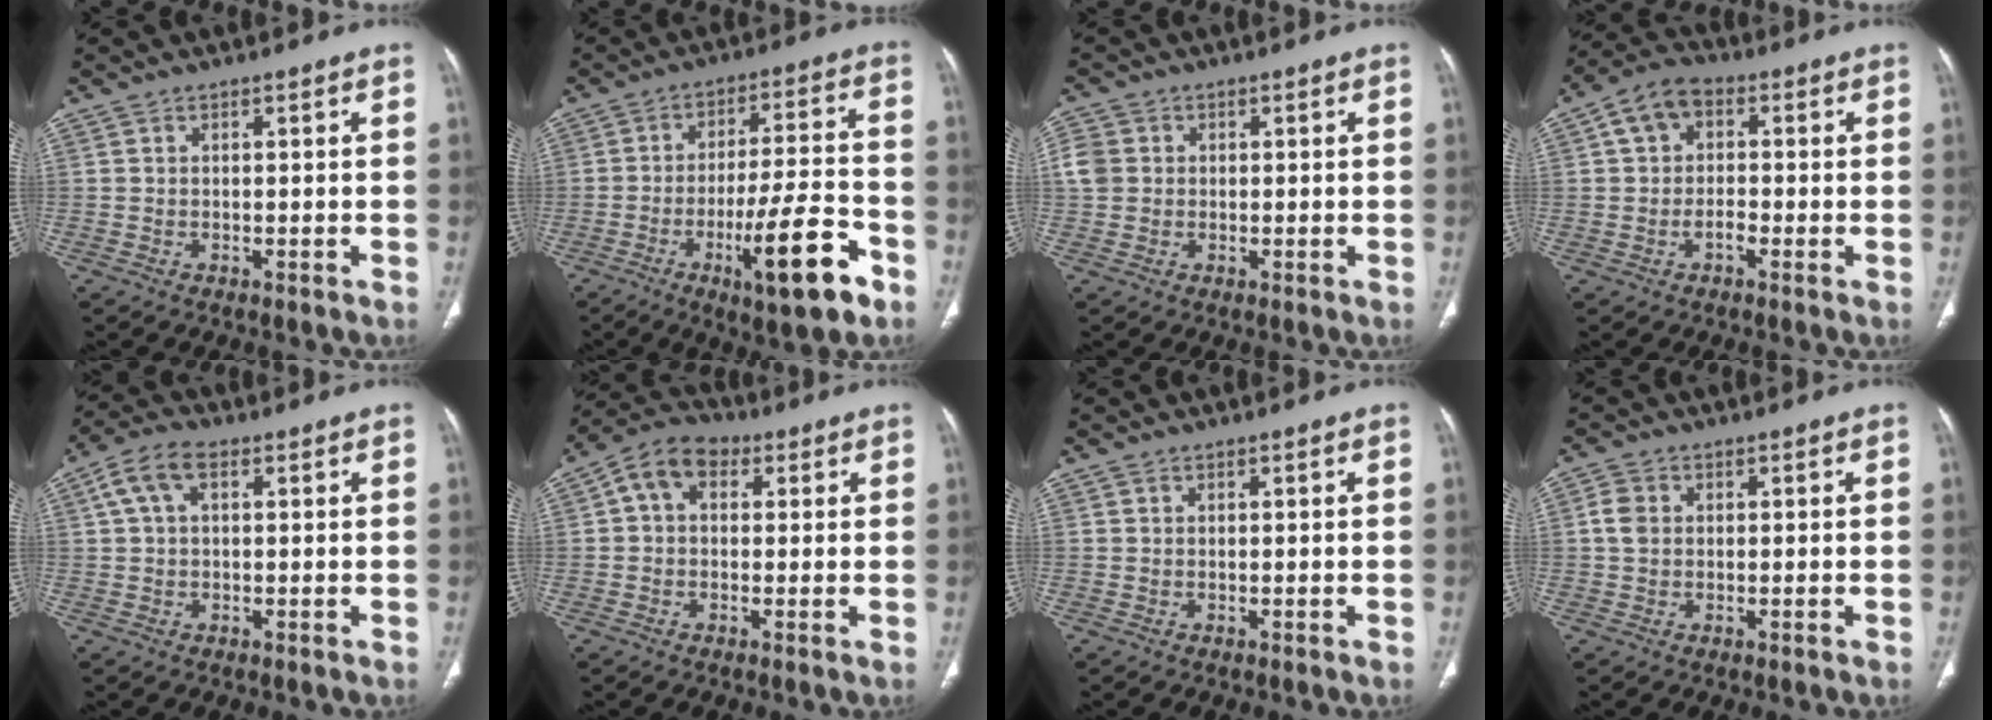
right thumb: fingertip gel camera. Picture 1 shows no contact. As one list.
[{"total": 15.5, "force": [-7.2, 3.5, 13.2], "torque": [-0.205, 0.032, -0.106]}, {"total": 4.4, "force": [0.2, 4.0, 1.9], "torque": [-0.034, 0.011, 0.003]}, {"total": 7.3, "force": [0.0, 5.2, 5.2], "torque": [-0.084, 0.019, -0.013]}, {"total": 6.4, "force": [2.0, 3.7, 4.9], "torque": [-0.102, 0.022, 0.035]}, {"total": 8.0, "force": [1.9, 5.9, 5.2], "torque": [-0.081, 0.024, 0.022]}, {"total": 0.0}, {"total": 2.9, "force": [0.3, 2.3, 1.8], "torque": [-0.035, 0.006, 0.002]}]